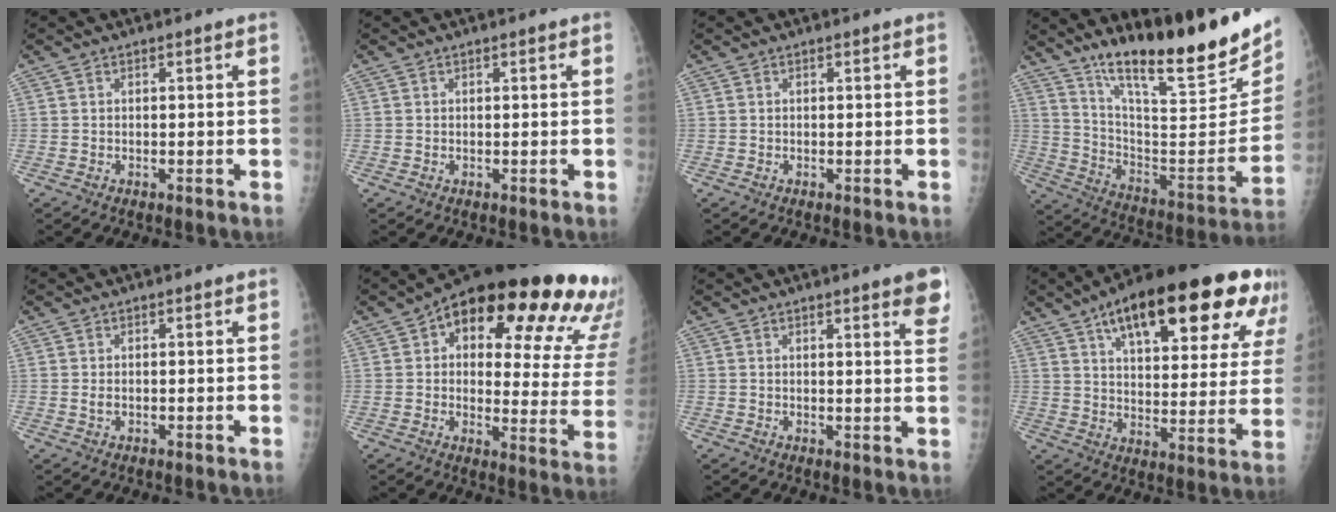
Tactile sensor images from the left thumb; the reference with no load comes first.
{"total": 0.0}
{"total": 0.0}
{"total": 26.1, "force": [18.4, 4.9, 17.8], "torque": [-0.249, -0.091, 0.301]}
{"total": 1.2, "force": [0.1, 0.7, 1.0], "torque": [-0.015, 0.001, 0.004]}
{"total": 28.1, "force": [15.4, 10.5, 21.1], "torque": [-0.226, -0.029, 0.191]}
{"total": 6.1, "force": [3.5, 0.9, 4.9], "torque": [-0.047, -0.014, 0.040]}
{"total": 28.8, "force": [15.6, 10.5, 21.8], "torque": [-0.289, -0.008, 0.227]}